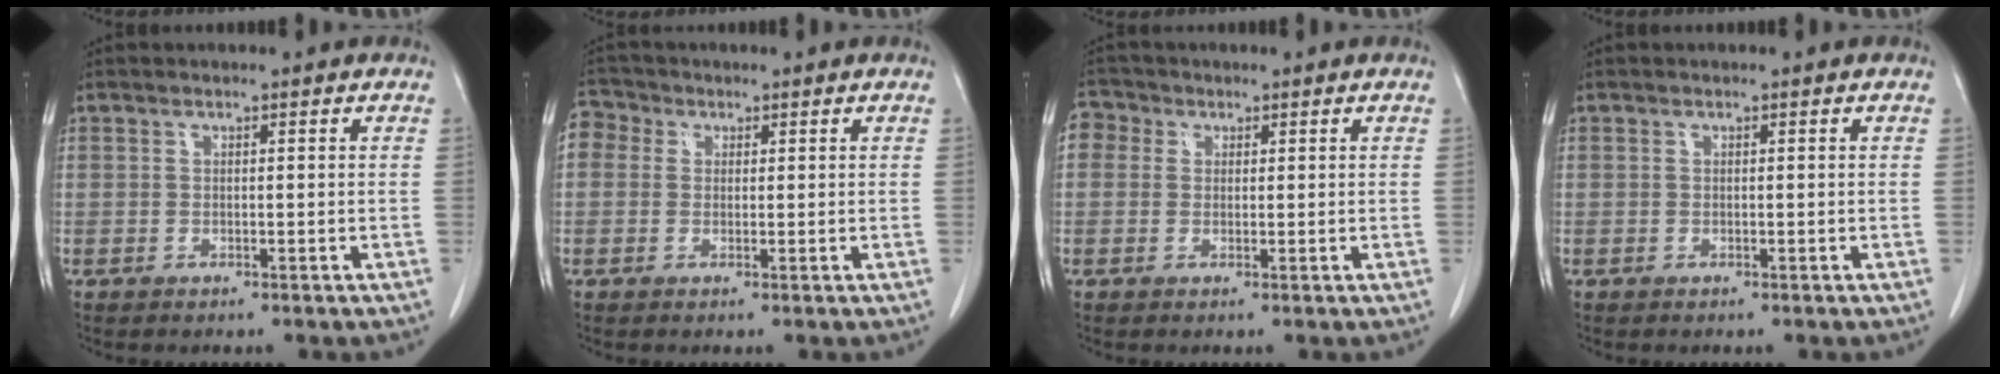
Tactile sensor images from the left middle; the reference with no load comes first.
{"total": 4.3, "force": [1.4, 3.8, 1.6], "torque": [-0.037, 0.020, 0.023]}
{"total": 3.3, "force": [1.0, 3.0, 1.0], "torque": [-0.018, 0.014, 0.015]}
{"total": 0.0}